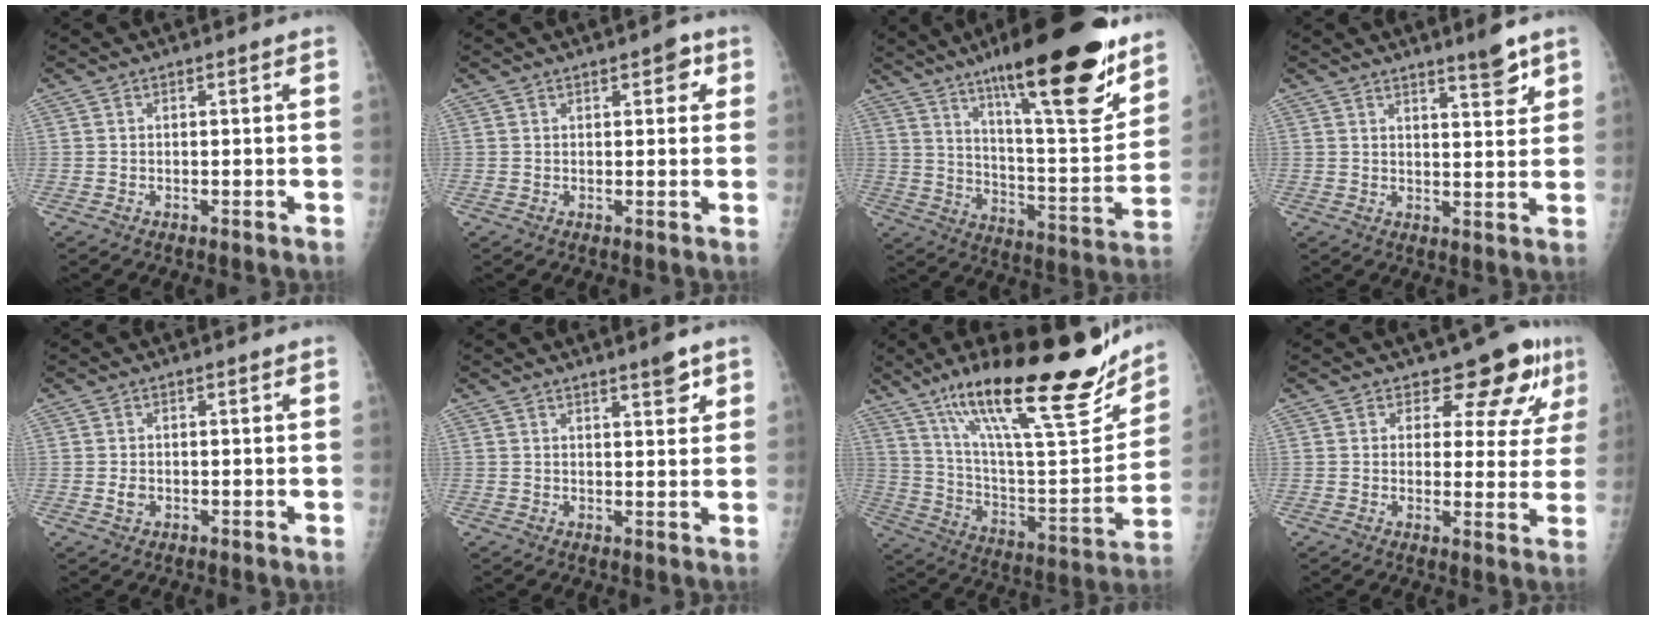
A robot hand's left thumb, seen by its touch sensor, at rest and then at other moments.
{"total": 3.3, "force": [1.5, 1.6, 2.5], "torque": [-0.010, -0.001, 0.012]}
{"total": 25.9, "force": [16.7, 5.3, 19.2], "torque": [-0.265, -0.076, 0.266]}
{"total": 5.2, "force": [3.8, 0.8, 3.5], "torque": [-0.041, -0.030, 0.053]}
{"total": 1.5, "force": [-0.2, 1.1, 1.0], "torque": [-0.014, -0.001, -0.002]}
{"total": 3.6, "force": [2.4, 0.9, 2.5], "torque": [-0.026, -0.015, 0.032]}
{"total": 29.2, "force": [19.6, 6.8, 20.6], "torque": [-0.299, -0.073, 0.327]}
{"total": 9.2, "force": [6.1, 5.0, 4.8], "torque": [-0.023, -0.036, 0.066]}